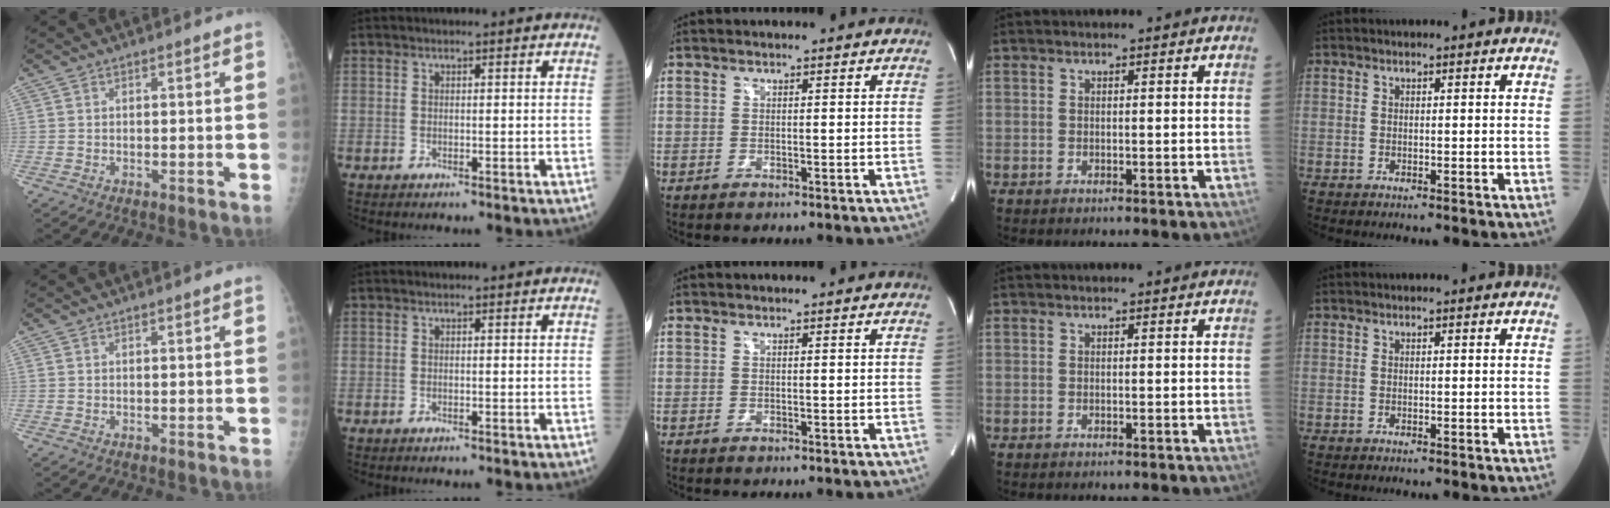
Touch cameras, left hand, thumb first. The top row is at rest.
{}